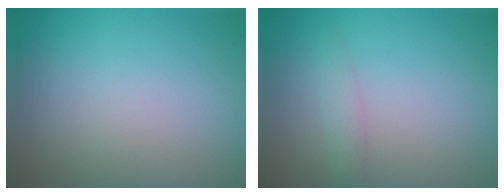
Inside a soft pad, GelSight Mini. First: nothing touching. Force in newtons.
{"total": 1.3, "press": 1.3, "slide": 0.0}